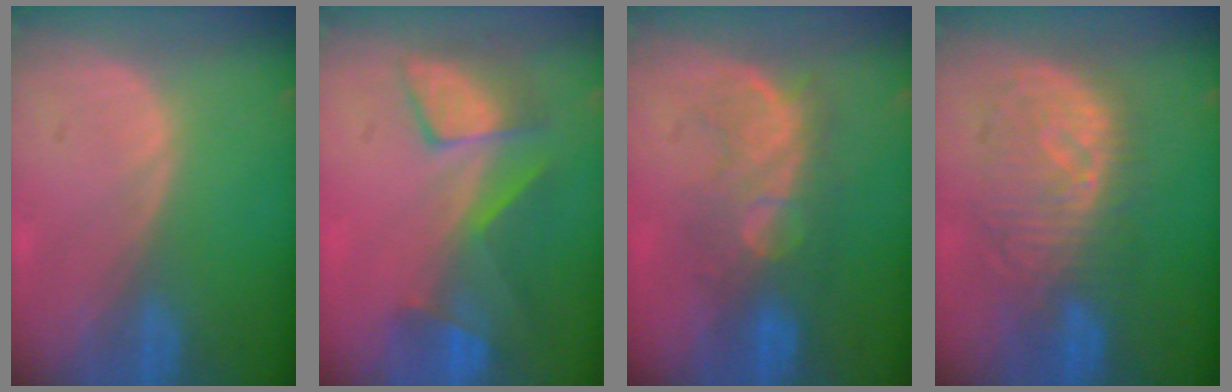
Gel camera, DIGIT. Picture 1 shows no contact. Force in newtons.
{"total": 7.5, "press": 7.4, "slide": 1.3}
{"total": 7.9, "press": 7.8, "slide": 1.4}
{"total": 9.2, "press": 8.9, "slide": 2.4}